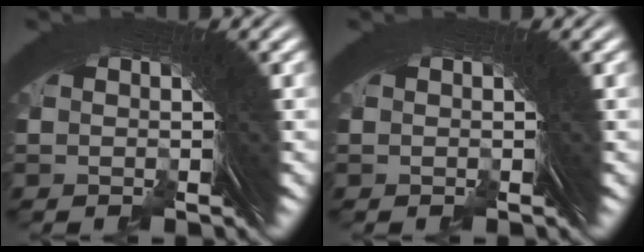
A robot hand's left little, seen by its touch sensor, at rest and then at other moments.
{"total": 0.0}